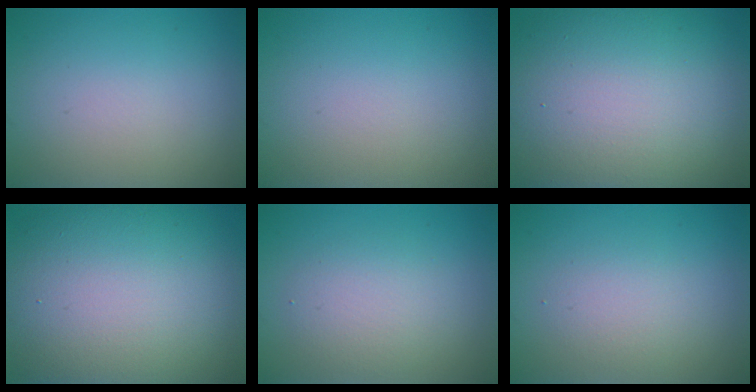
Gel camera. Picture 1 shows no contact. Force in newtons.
{"total": 0.0}
{"total": 17.1, "press": 17.0, "slide": 1.1}
{"total": 15.3, "press": 15.2, "slide": 0.8}
{"total": 2.9, "press": 2.9, "slide": 0.1}
{"total": 2.0, "press": 2.0, "slide": 0.1}